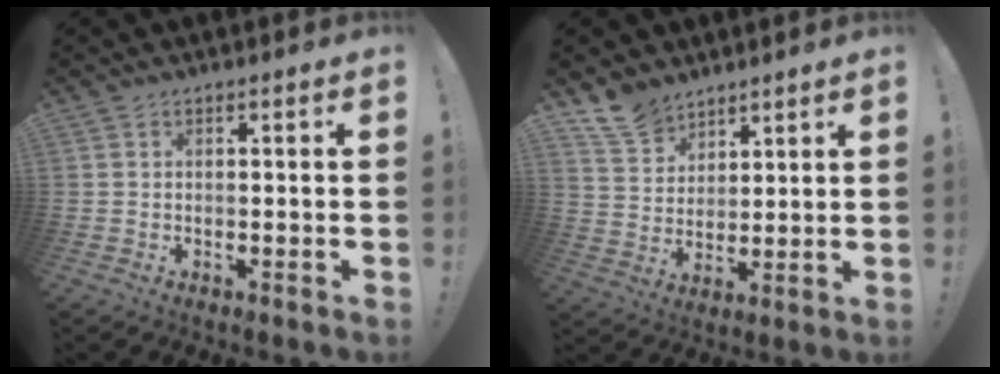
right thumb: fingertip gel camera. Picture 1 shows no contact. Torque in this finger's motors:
{"motor_torque": [-0.10, 0.10, 0.00, 0.01, 0.00]}